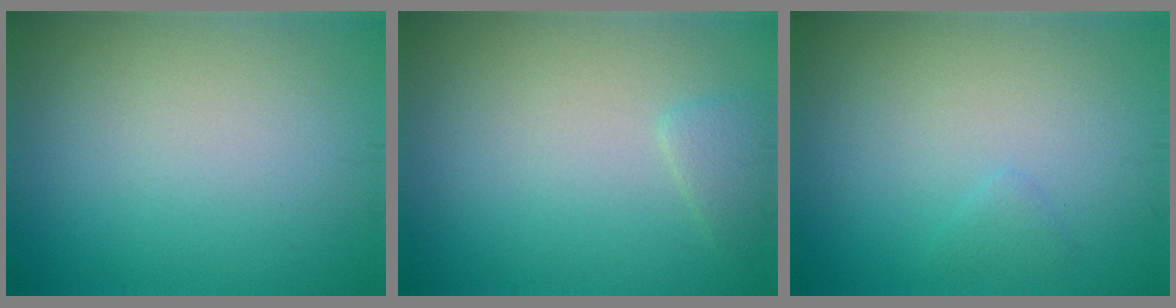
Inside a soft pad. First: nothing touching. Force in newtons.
{"total": 1.3, "press": 1.3, "slide": 0.1}
{"total": 0.7, "press": 0.7, "slide": 0.0}